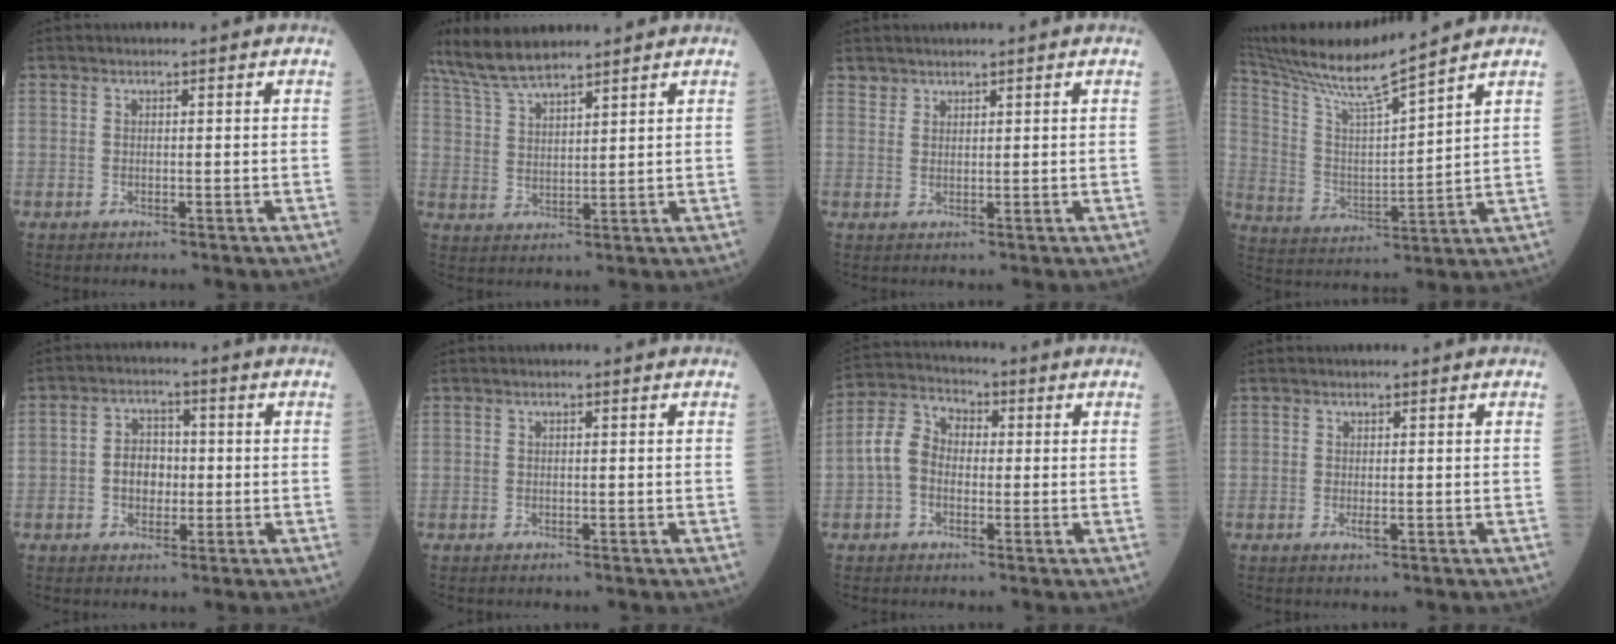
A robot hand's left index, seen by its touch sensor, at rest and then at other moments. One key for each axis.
{"total": 8.8, "fx": 7.7, "fy": 0.9, "fz": 4.0, "tx": -0.094, "ty": 0.019, "tz": 0.154}
{"total": 1.5, "fx": 1.4, "fy": 0.5, "fz": -0.2, "tx": 0.002, "ty": 0.007, "tz": 0.029}
{"total": 13.9, "fx": 12.6, "fy": -1.7, "fz": 5.7, "tx": -0.125, "ty": -0.002, "tz": 0.238}
{"total": 4.8, "fx": -0.8, "fy": 3.6, "fz": 3.2, "tx": -0.063, "ty": 0.013, "tz": -0.015}
{"total": 0.0}
{"total": 6.6, "fx": -0.9, "fy": 4.9, "fz": 4.3, "tx": -0.106, "ty": 0.028, "tz": -0.027}
{"total": 0.6, "fx": 0.0, "fy": 0.2, "fz": 0.6, "tx": -0.012, "ty": -0.003, "tz": 0.002}